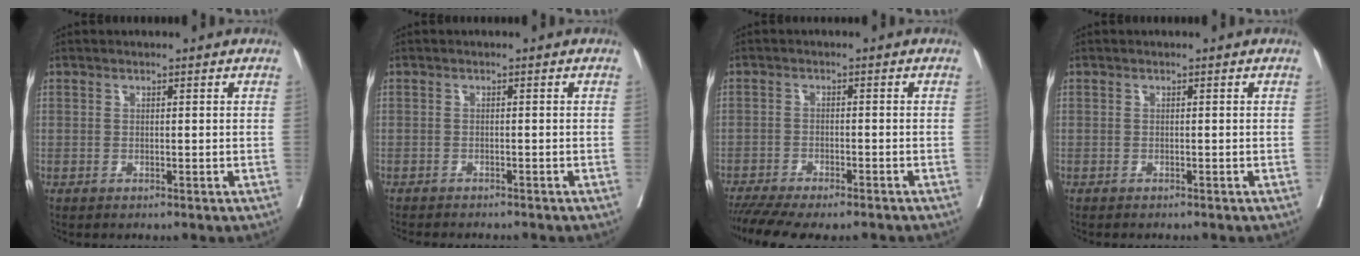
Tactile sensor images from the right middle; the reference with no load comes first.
{"total": 6.0, "force": [-5.5, 1.1, 2.3], "torque": [-0.030, -0.008, -0.075]}
{"total": 12.0, "force": [-10.3, 2.4, 5.7], "torque": [-0.100, -0.012, -0.149]}
{"total": 1.7, "force": [-1.5, 0.2, 0.7], "torque": [-0.016, -0.005, -0.017]}